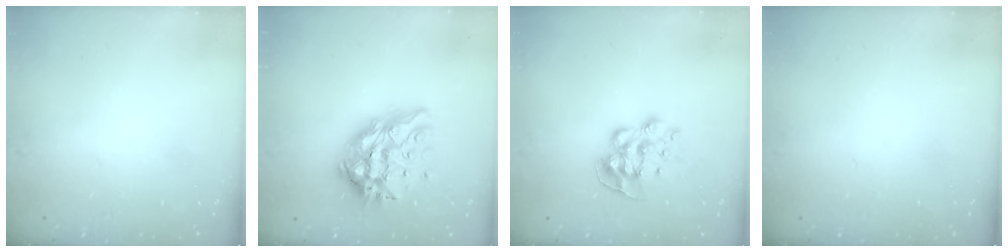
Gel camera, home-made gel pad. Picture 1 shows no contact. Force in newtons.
{"total": 17.8, "press": 17.8, "slide": 1.6}
{"total": 9.3, "press": 9.3, "slide": 0.4}
{"total": 0.0}